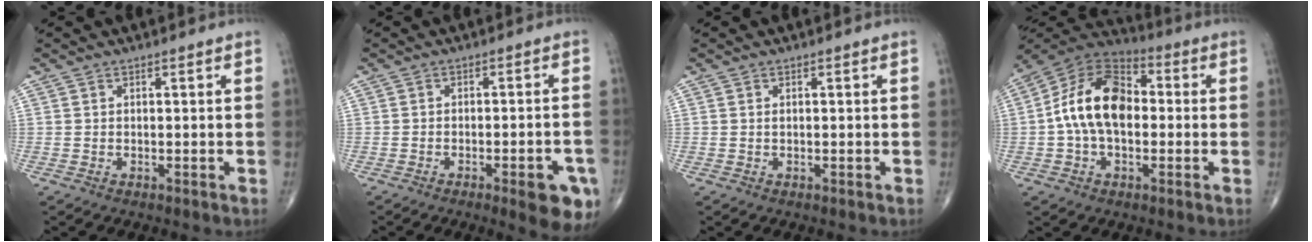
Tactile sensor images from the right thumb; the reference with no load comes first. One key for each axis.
{"total": 8.7, "fx": -4.2, "fy": 2.5, "fz": 7.2, "tx": -0.072, "ty": 0.012, "tz": -0.048}
{"total": 0.0}
{"total": 15.3, "fx": 0.0, "fy": 9.6, "fz": 11.9, "tx": -0.199, "ty": 0.036, "tz": -0.013}